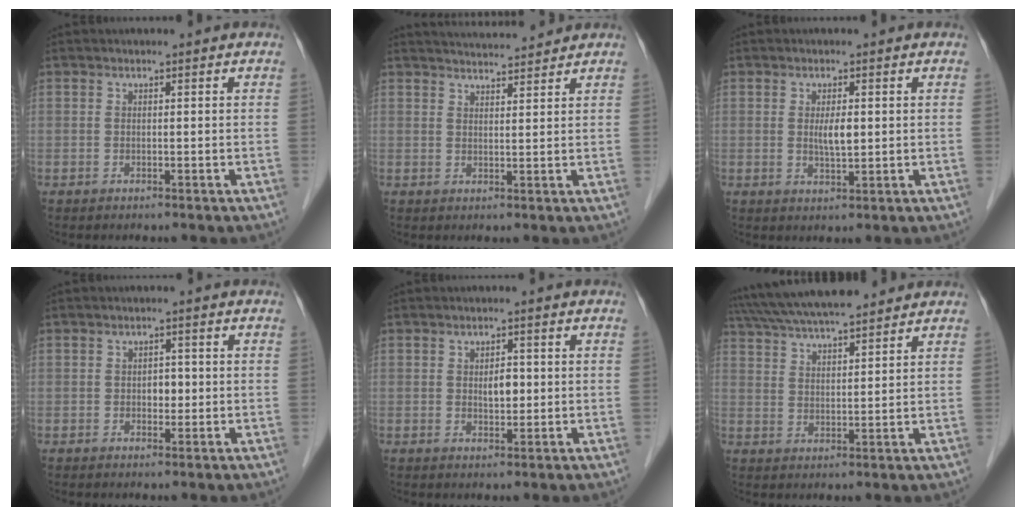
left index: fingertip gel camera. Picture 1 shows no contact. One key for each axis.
{"total": 6.5, "fx": 6.3, "fy": 0.3, "fz": 1.4, "tx": -0.029, "ty": 0.020, "tz": 0.093}
{"total": 2.9, "fx": 0.4, "fy": 0.8, "fz": 2.8, "tx": -0.051, "ty": -0.003, "tz": 0.008}
{"total": 1.9, "fx": -0.2, "fy": 1.3, "fz": 1.4, "tx": -0.018, "ty": 0.004, "tz": -0.002}
{"total": 2.6, "fx": 0.2, "fy": 1.4, "fz": 2.2, "tx": -0.036, "ty": 0.001, "tz": 0.005}
{"total": 14.2, "fx": 12.5, "fy": 1.9, "fz": 6.3, "tx": -0.118, "ty": 0.038, "tz": 0.210}